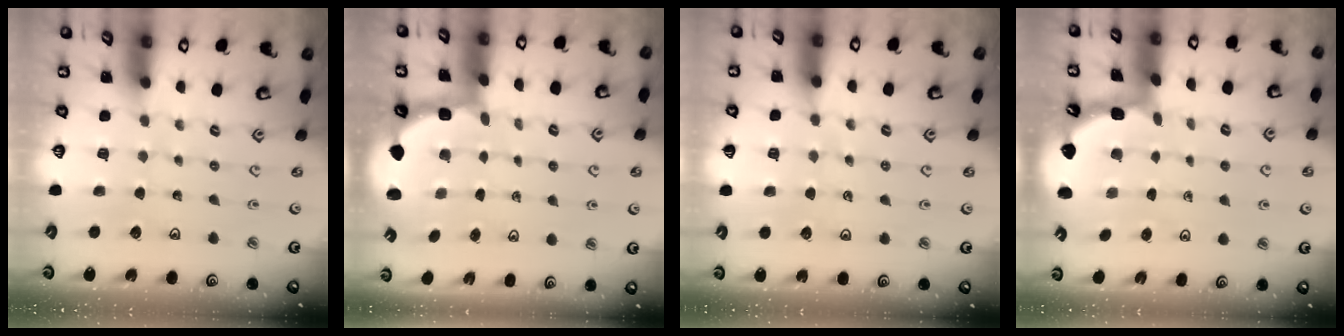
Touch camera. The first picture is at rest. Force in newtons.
{"total": 3.0, "press": 2.0, "slide": 2.2}
{"total": 4.6, "press": 4.5, "slide": 0.9}
{"total": 2.0, "press": 2.0, "slide": 0.2}